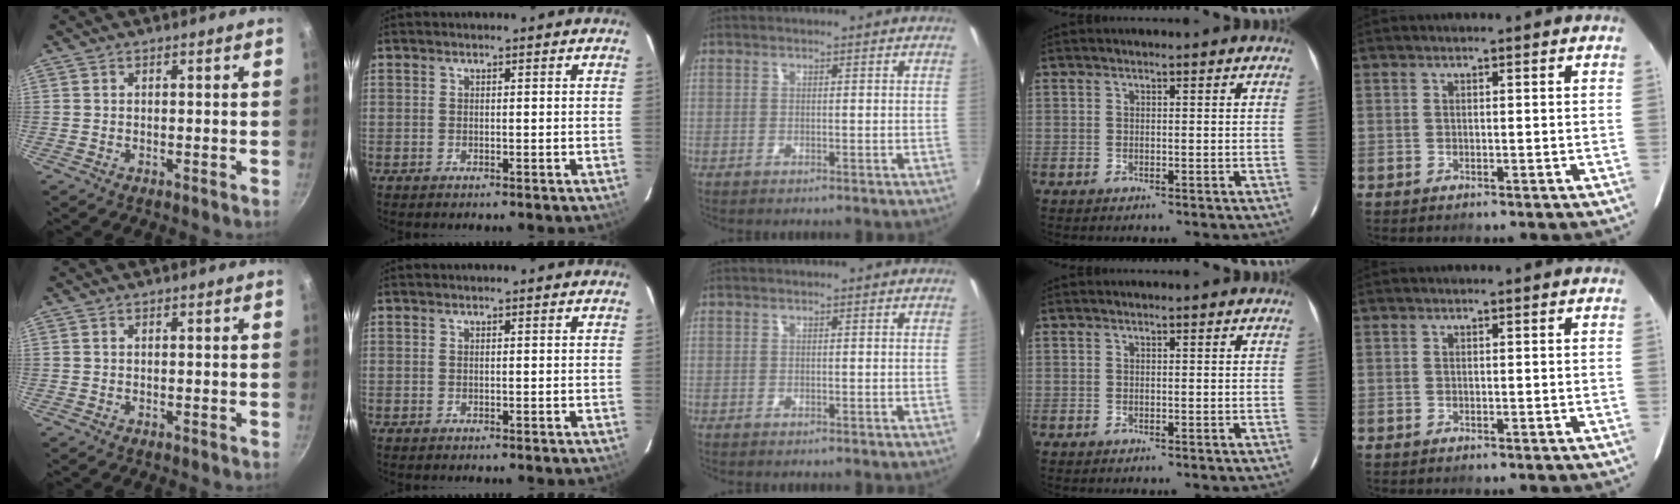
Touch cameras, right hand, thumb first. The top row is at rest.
{}